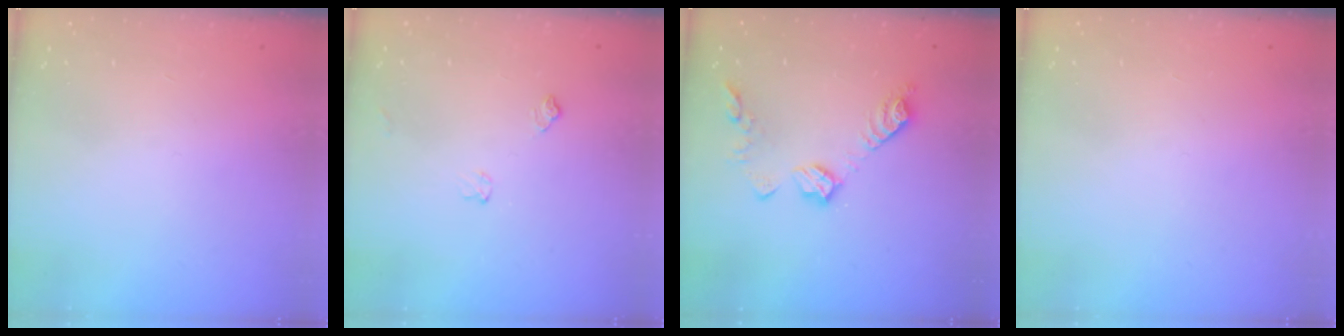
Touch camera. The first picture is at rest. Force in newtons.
{"total": 5.2, "press": 5.2, "slide": 0.7}
{"total": 12.5, "press": 12.5, "slide": 0.7}
{"total": 0.0}